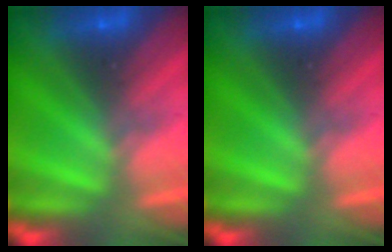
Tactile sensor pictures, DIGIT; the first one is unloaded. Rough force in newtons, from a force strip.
{"total": 0.0}